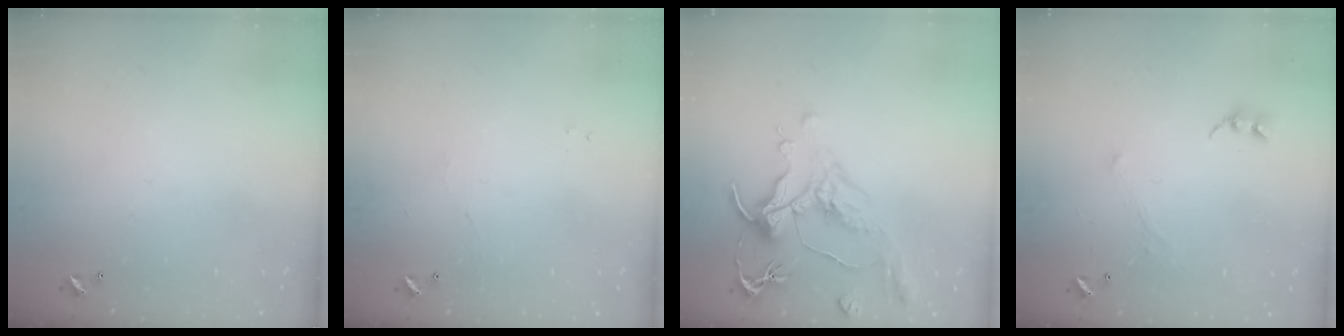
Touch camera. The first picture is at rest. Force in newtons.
{"total": 1.2, "press": 1.1, "slide": 0.3}
{"total": 1.1, "press": 0.0, "slide": 1.1}
{"total": 0.7, "press": 0.0, "slide": 0.7}